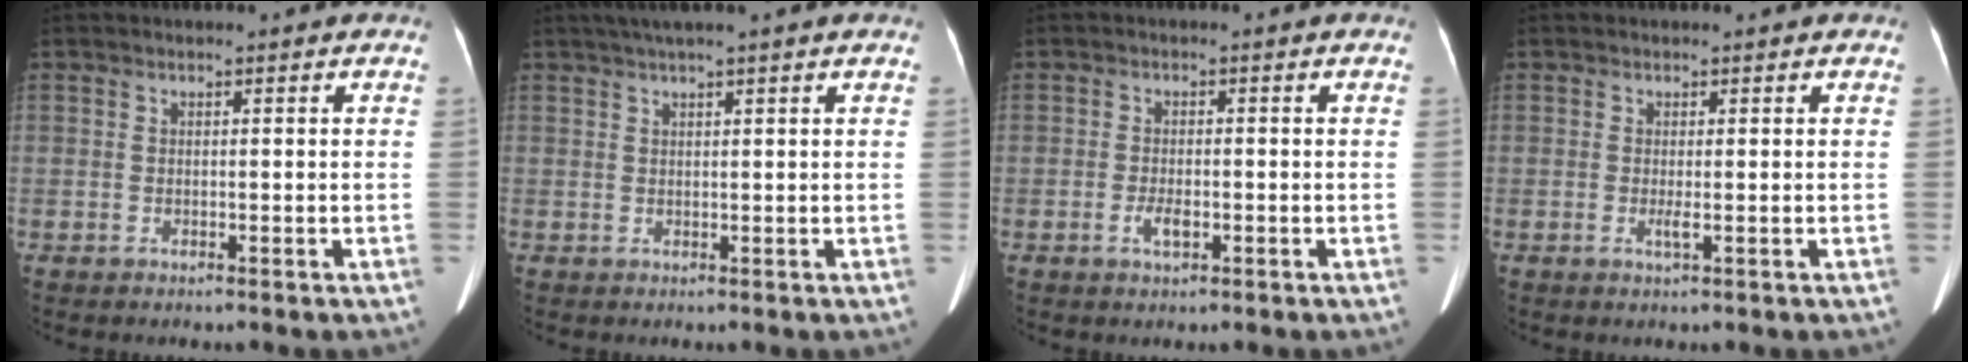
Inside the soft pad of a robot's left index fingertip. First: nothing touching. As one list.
[{"total": 4.2, "force": [3.2, -0.8, 2.7], "torque": [-0.044, 0.025, 0.057]}, {"total": 2.3, "force": [-0.9, 0.8, 1.9], "torque": [-0.041, 0.000, -0.015]}, {"total": 1.1, "force": [-0.1, 0.0, 1.1], "torque": [-0.024, -0.003, -0.002]}]